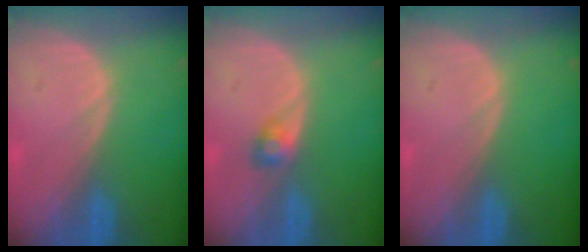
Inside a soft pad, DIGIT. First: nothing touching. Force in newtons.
{"total": 2.1, "press": 2.1, "slide": 0.2}
{"total": 0.0}